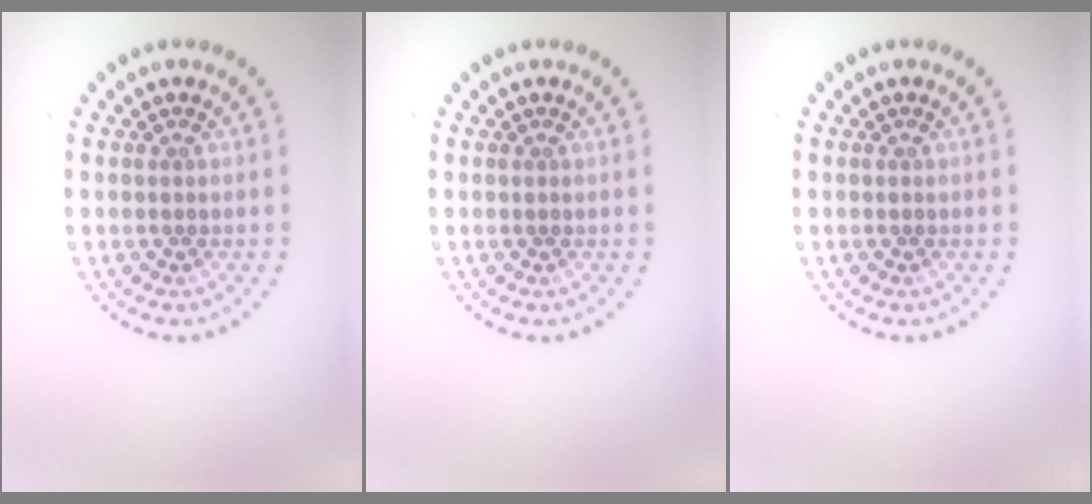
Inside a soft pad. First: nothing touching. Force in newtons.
{"total": 0.0}
{"total": 0.0}